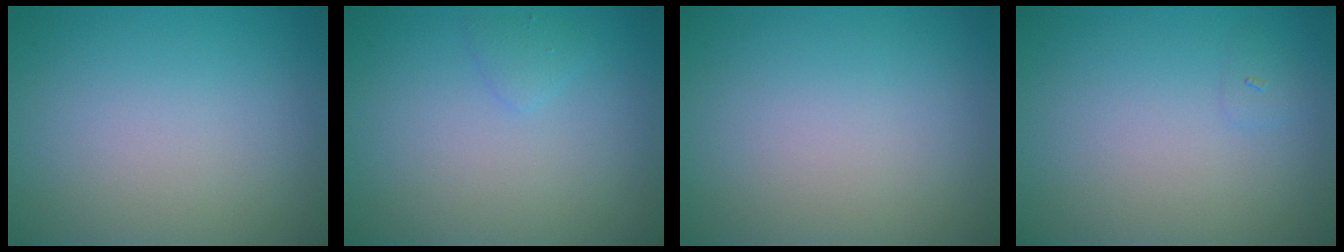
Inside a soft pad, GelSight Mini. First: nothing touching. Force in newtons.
{"total": 0.9, "press": 0.9, "slide": 0.0}
{"total": 0.0}
{"total": 0.6, "press": 0.6, "slide": 0.1}